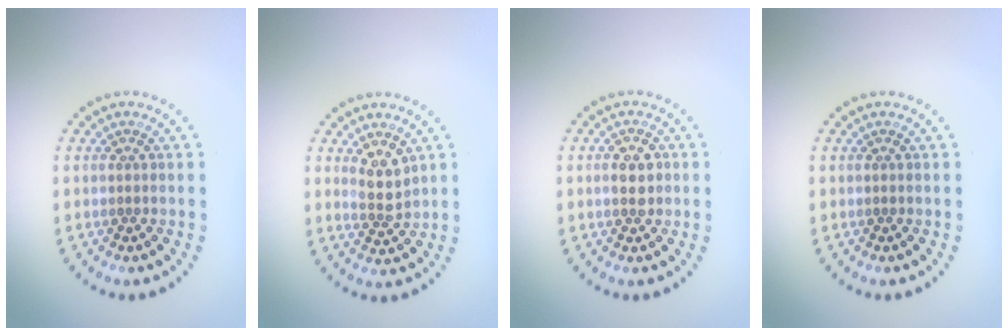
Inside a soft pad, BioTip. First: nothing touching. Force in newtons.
{"total": 2.5, "press": 2.1, "slide": 1.2}
{"total": 2.1, "press": 2.1, "slide": 0.3}
{"total": 0.0}